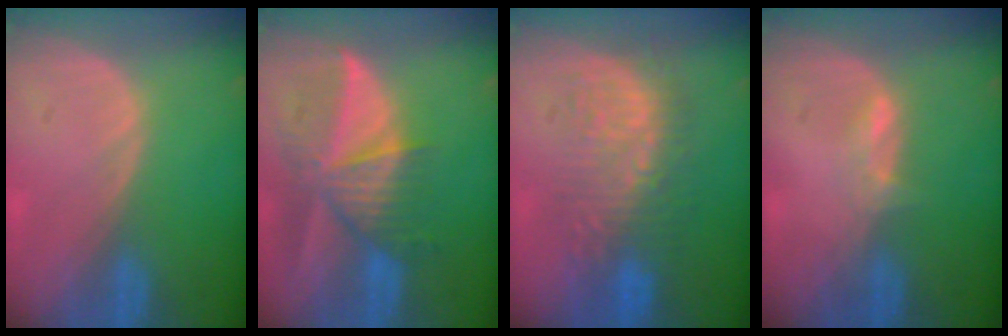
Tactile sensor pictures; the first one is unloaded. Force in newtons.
{"total": 9.8, "press": 8.6, "slide": 4.5}
{"total": 8.7, "press": 8.6, "slide": 1.4}
{"total": 1.7, "press": 1.7, "slide": 0.6}